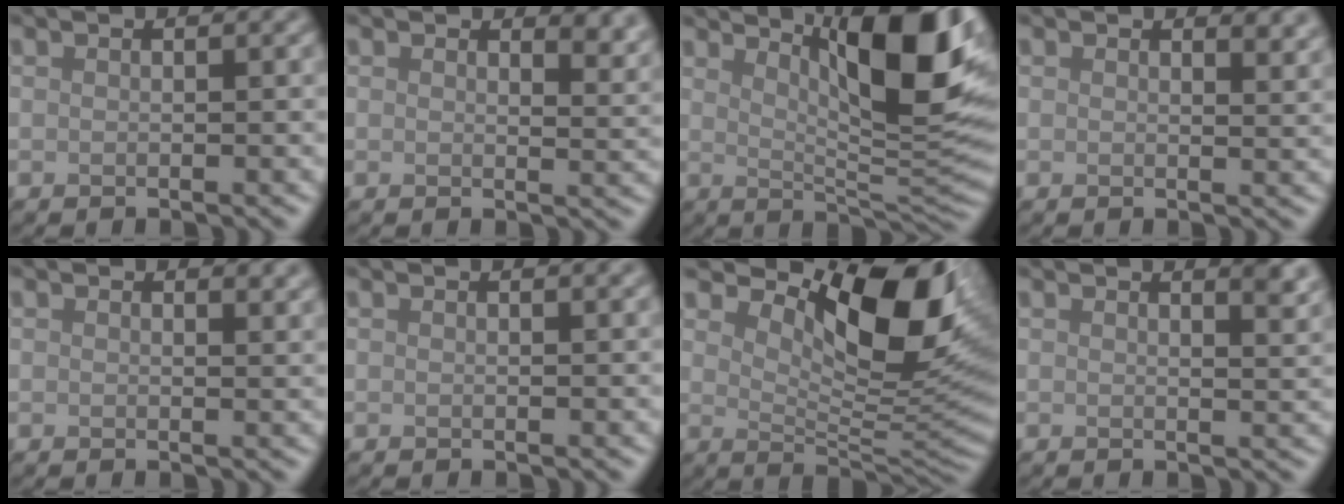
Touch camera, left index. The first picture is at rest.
{"total": 3.2, "force": [2.5, 1.4, 1.5], "torque": [-0.019, -0.001, 0.029]}
{"total": 11.9, "force": [5.0, 2.9, 10.4], "torque": [-0.132, 0.004, 0.081]}
{"total": 2.3, "force": [1.8, 1.0, 1.1], "torque": [-0.011, -0.002, 0.025]}
{"total": 1.6, "force": [1.3, 0.6, 0.6], "torque": [-0.004, -0.005, 0.021]}
{"total": 1.2, "force": [0.8, 0.5, 0.8], "torque": [-0.008, 0.004, 0.002]}
{"total": 11.0, "force": [5.0, 4.2, 8.8], "torque": [-0.138, 0.000, 0.087]}
{"total": 3.6, "force": [2.5, 1.2, 2.4], "torque": [-0.018, 0.016, 0.017]}